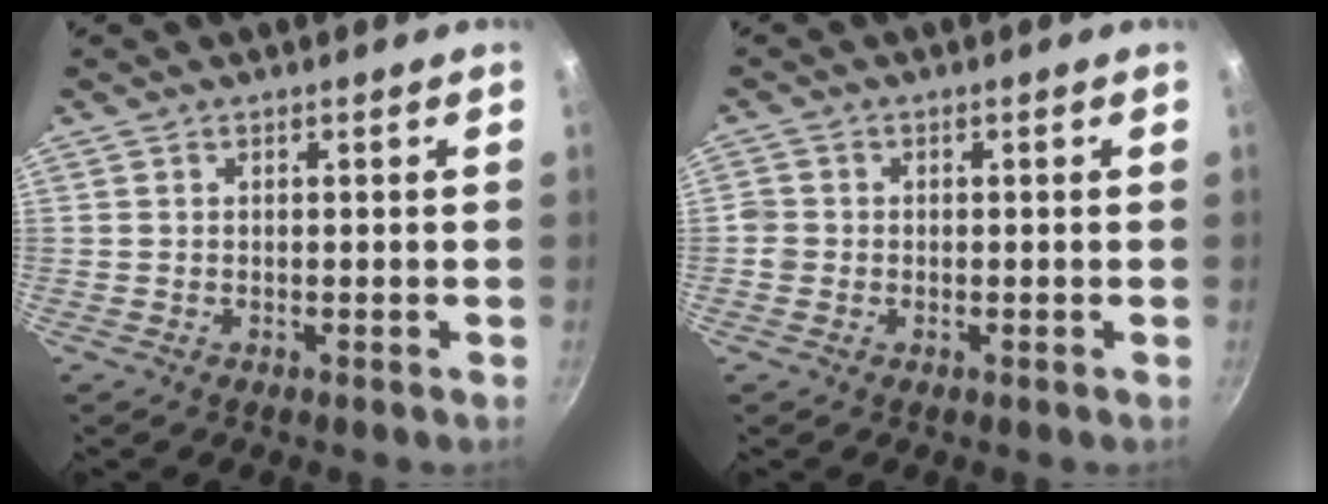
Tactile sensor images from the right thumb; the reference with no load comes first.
{"total": 2.2, "force": [-0.6, 2.0, 0.7], "torque": [-0.005, 0.010, -0.014]}